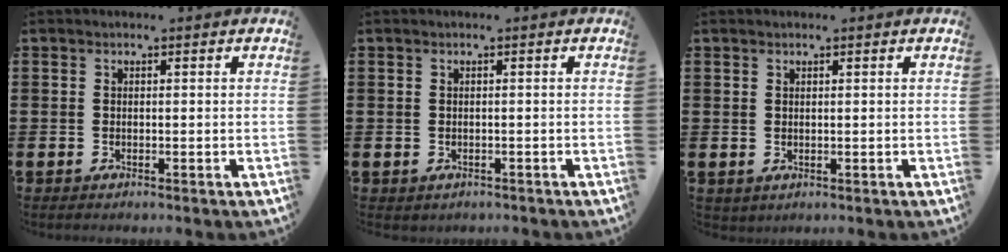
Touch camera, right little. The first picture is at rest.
{"total": 0.9, "force": [-0.8, 0.2, 0.3], "torque": [-0.008, 0.000, -0.017]}
{"total": 0.5, "force": [0.5, 0.0, 0.0], "torque": [0.007, -0.003, 0.009]}